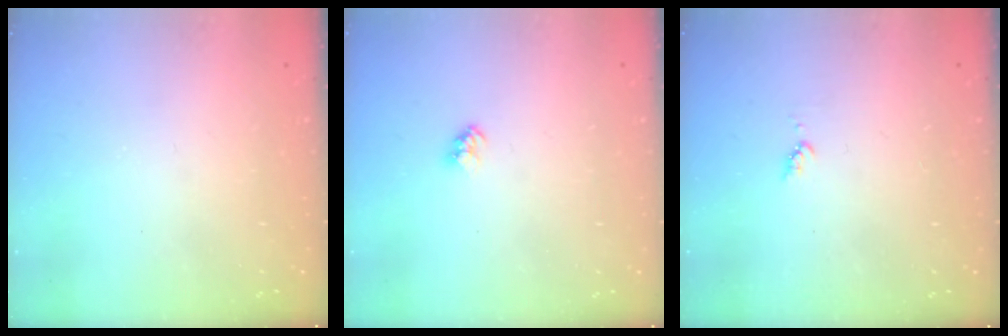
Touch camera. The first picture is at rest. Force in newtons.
{"total": 2.4, "press": 2.4, "slide": 0.2}
{"total": 4.4, "press": 4.3, "slide": 0.4}